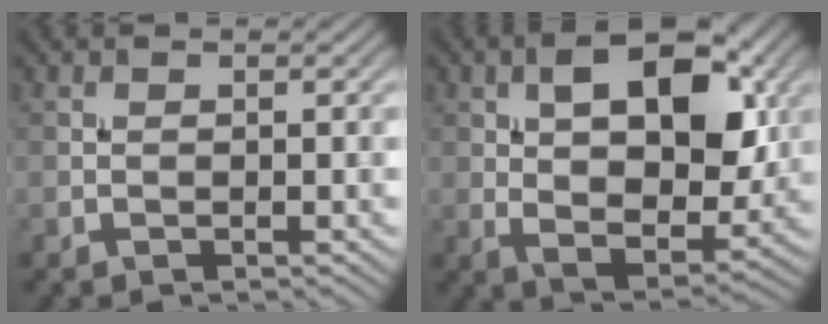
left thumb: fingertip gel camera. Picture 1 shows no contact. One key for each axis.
{"total": 13.9, "fx": 3.7, "fy": 7.6, "fz": 11.1, "tx": -0.169, "ty": -0.002, "tz": 0.062}